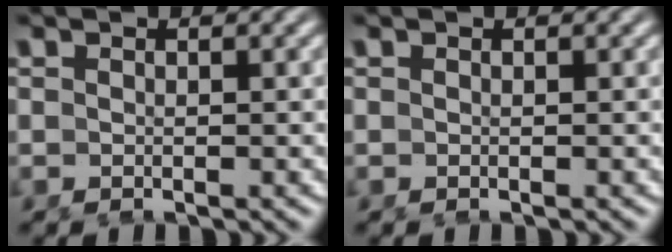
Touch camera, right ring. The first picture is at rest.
{"total": 0.0}